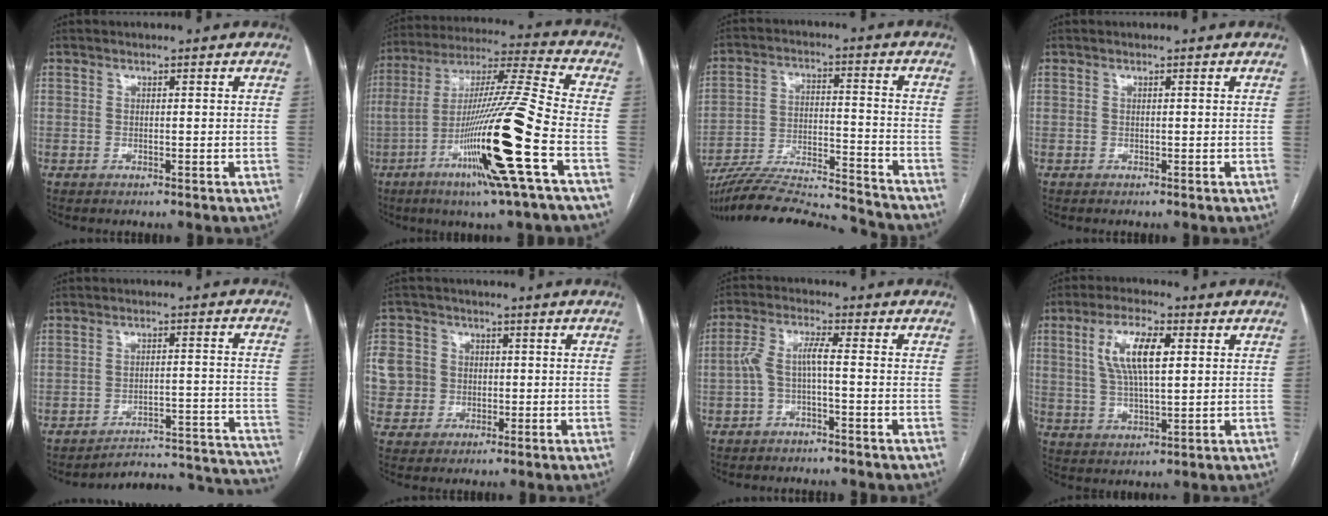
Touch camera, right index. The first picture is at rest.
{"total": 21.4, "force": [-7.5, -0.9, 20.1], "torque": [-0.388, -0.027, -0.147]}
{"total": 21.4, "force": [-20.1, 1.4, 7.1], "torque": [-0.139, -0.008, -0.317]}
{"total": 0.0}
{"total": 20.4, "force": [-20.2, 1.7, 2.6], "torque": [0.003, 0.029, -0.247]}
{"total": 12.3, "force": [-0.2, 11.7, 3.8], "torque": [-0.130, 0.040, 0.013]}
{"total": 5.0, "force": [-1.3, 0.7, 4.8], "torque": [-0.106, 0.026, -0.024]}
{"total": 9.5, "force": [2.6, 2.8, 8.7], "torque": [-0.174, 0.014, 0.053]}